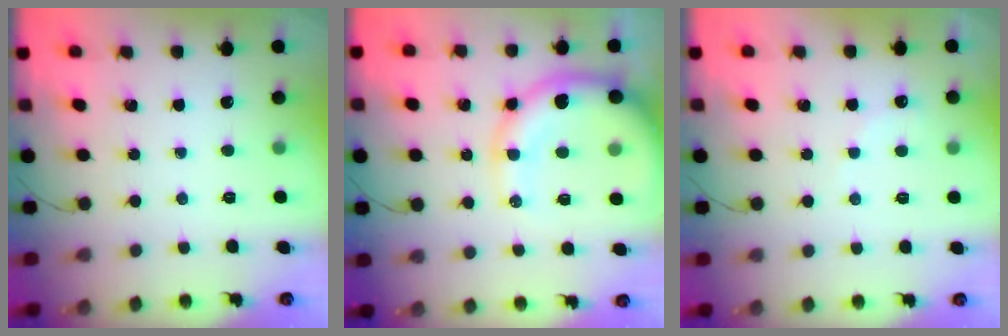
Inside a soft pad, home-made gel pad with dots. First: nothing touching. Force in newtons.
{"total": 13.7, "press": 13.1, "slide": 3.7}
{"total": 4.2, "press": 4.1, "slide": 1.0}